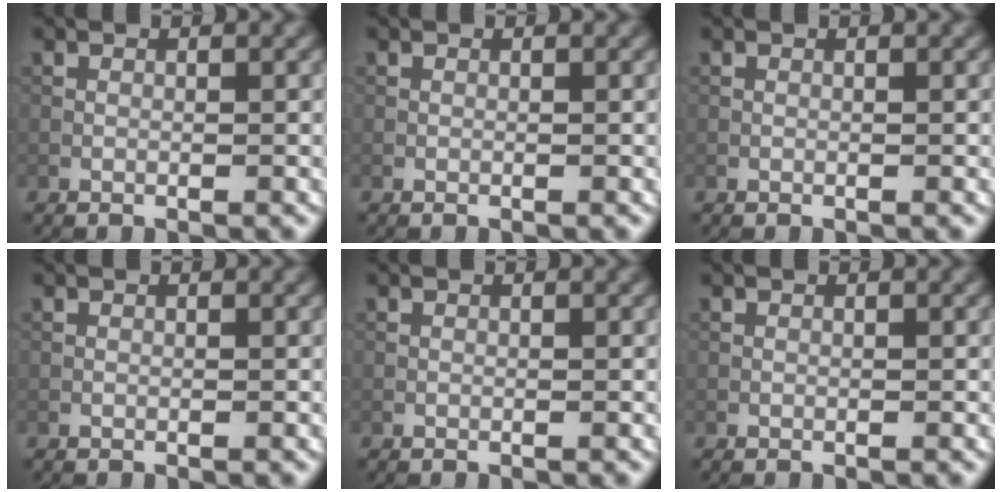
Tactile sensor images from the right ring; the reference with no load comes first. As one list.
[{"total": 0.0}, {"total": 0.0}, {"total": 0.0}, {"total": 0.0}, {"total": 0.0}]